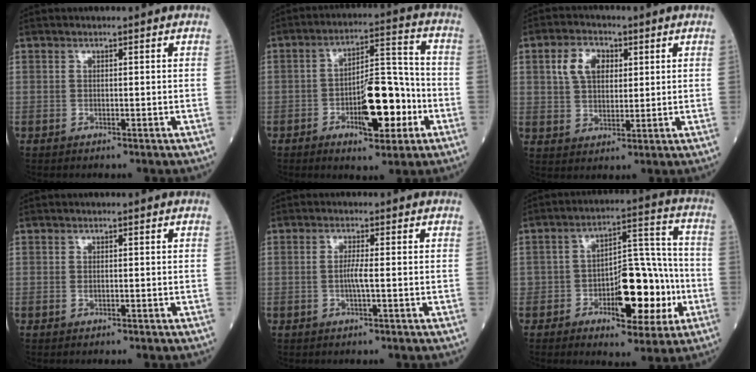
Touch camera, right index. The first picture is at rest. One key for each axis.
{"total": 11.3, "fx": -3.8, "fy": 3.6, "fz": 10.0, "tx": -0.164, "ty": 0.015, "tz": -0.053}
{"total": 6.4, "fx": 2.3, "fy": 4.0, "fz": 4.4, "tx": -0.095, "ty": 0.017, "tz": 0.048}
{"total": 0.0}
{"total": 2.0, "fx": -0.3, "fy": -0.2, "fz": 2.0, "tx": -0.041, "ty": -0.001, "tz": -0.005}
{"total": 13.3, "fx": -3.9, "fy": 5.5, "fz": 11.4, "tx": -0.170, "ty": 0.023, "tz": -0.051}